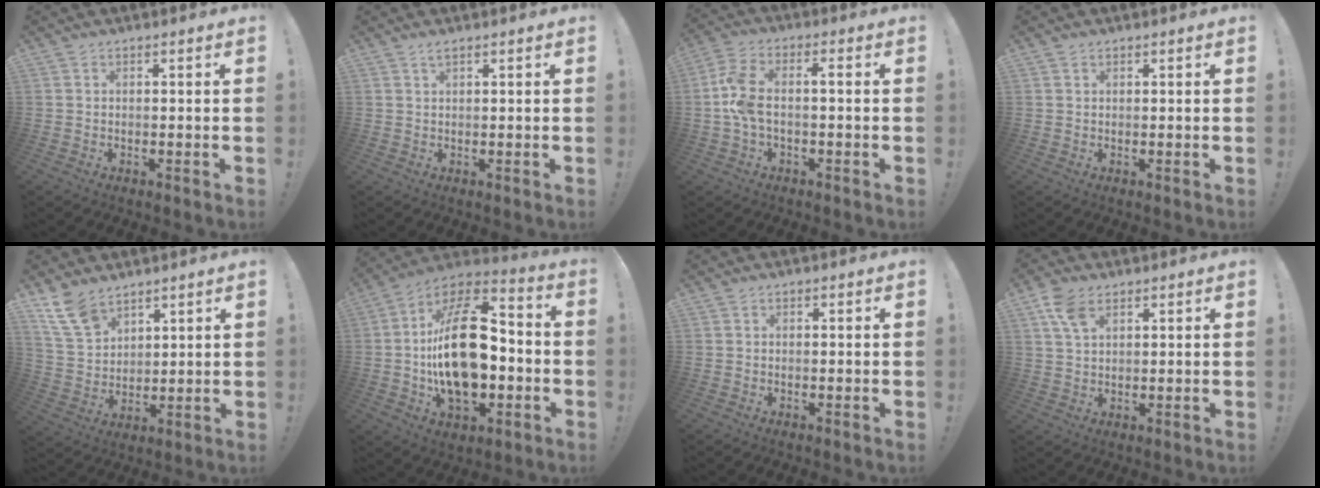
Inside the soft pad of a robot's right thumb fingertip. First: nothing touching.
{"total": 1.2, "force": [0.7, 0.2, 0.9], "torque": [-0.020, 0.000, 0.014]}
{"total": 8.1, "force": [-0.9, 3.7, 7.1], "torque": [-0.149, 0.003, -0.018]}
{"total": 0.8, "force": [0.6, 0.5, 0.1], "torque": [0.002, -0.003, 0.011]}
{"total": 11.3, "force": [8.1, 6.4, 4.6], "torque": [-0.086, -0.046, 0.161]}
{"total": 26.7, "force": [-2.1, 15.0, 21.9], "torque": [-0.391, 0.020, -0.030]}
{"total": 0.0}
{"total": 7.0, "force": [3.8, 3.9, 4.4], "torque": [-0.073, -0.011, 0.075]}